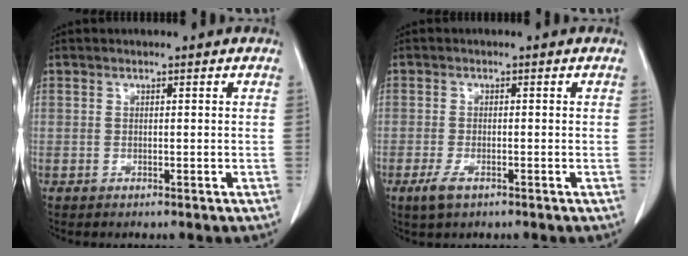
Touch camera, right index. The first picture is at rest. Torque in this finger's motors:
{"motor_torque": [0.33, -0.24, 0.06, 0.01]}